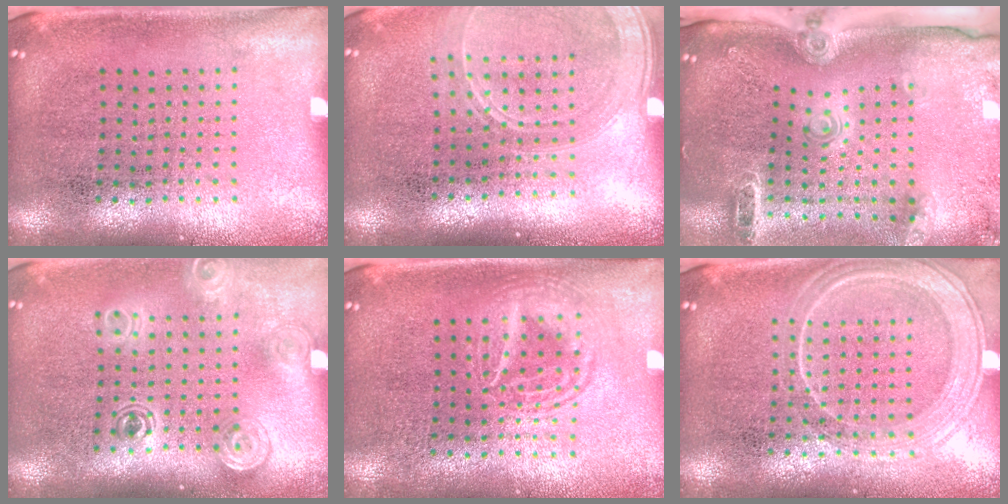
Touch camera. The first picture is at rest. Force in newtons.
{"total": 1.7, "press": 1.6, "slide": 0.6}
{"total": 2.9, "press": 2.0, "slide": 2.0}
{"total": 1.6, "press": 1.3, "slide": 0.9}
{"total": 1.4, "press": 1.4, "slide": 0.1}
{"total": 2.8, "press": 2.8, "slide": 0.5}